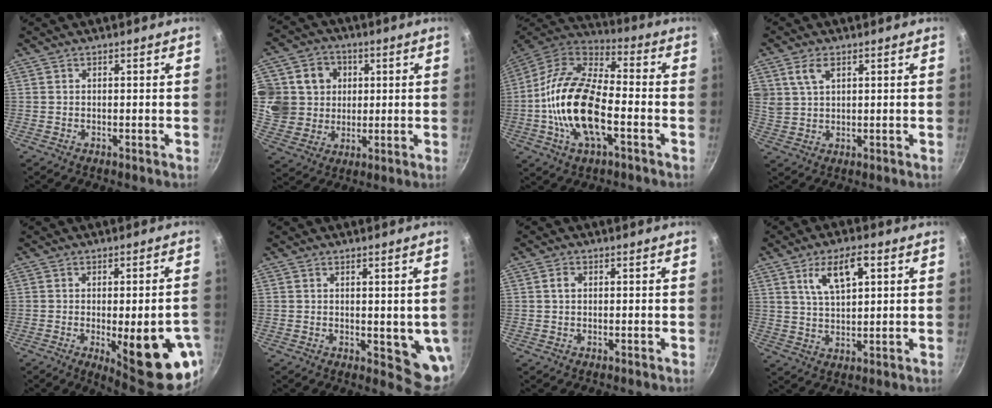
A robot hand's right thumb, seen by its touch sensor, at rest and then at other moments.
{"total": 14.6, "force": [2.8, 13.5, 4.8], "torque": [-0.075, 0.003, 0.049]}
{"total": 19.9, "force": [-4.6, 9.7, 16.8], "torque": [-0.313, 0.034, -0.100]}
{"total": 4.9, "force": [2.4, 3.1, 3.0], "torque": [-0.048, -0.004, 0.052]}
{"total": 17.8, "force": [-5.4, 5.2, 16.1], "torque": [-0.178, -0.007, -0.056]}
{"total": 6.7, "force": [0.4, 3.0, 6.0], "torque": [-0.058, -0.019, 0.011]}
{"total": 1.6, "force": [0.3, 1.2, 1.0], "torque": [-0.015, 0.006, 0.004]}
{"total": 9.0, "force": [3.6, 3.9, 7.2], "torque": [-0.116, -0.005, 0.069]}